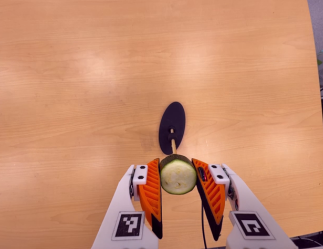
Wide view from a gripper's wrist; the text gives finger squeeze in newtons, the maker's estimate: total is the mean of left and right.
{"total": 11.1, "left": 12.3, "right": 9.8}